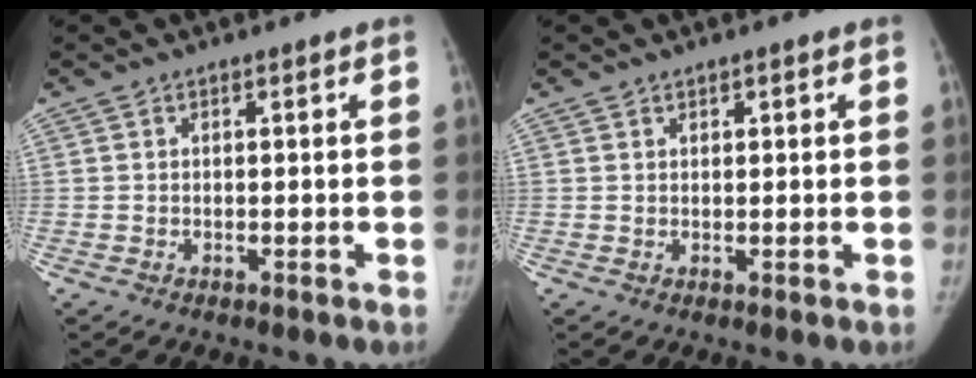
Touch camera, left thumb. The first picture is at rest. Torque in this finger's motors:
{"motor_torque": [0.15, -0.09, -0.24, 0.07, -0.01]}